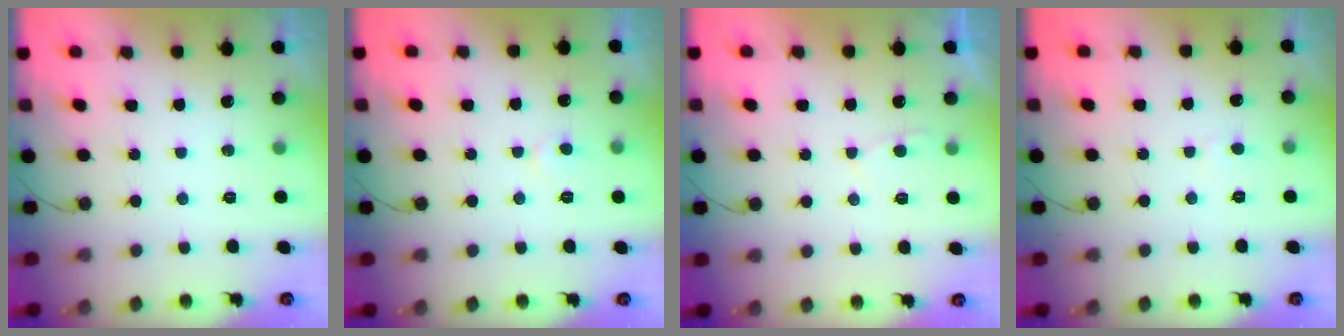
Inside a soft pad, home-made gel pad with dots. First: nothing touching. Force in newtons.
{"total": 3.7, "press": 3.7, "slide": 0.4}
{"total": 2.5, "press": 2.5, "slide": 0.4}
{"total": 2.0, "press": 2.0, "slide": 0.2}